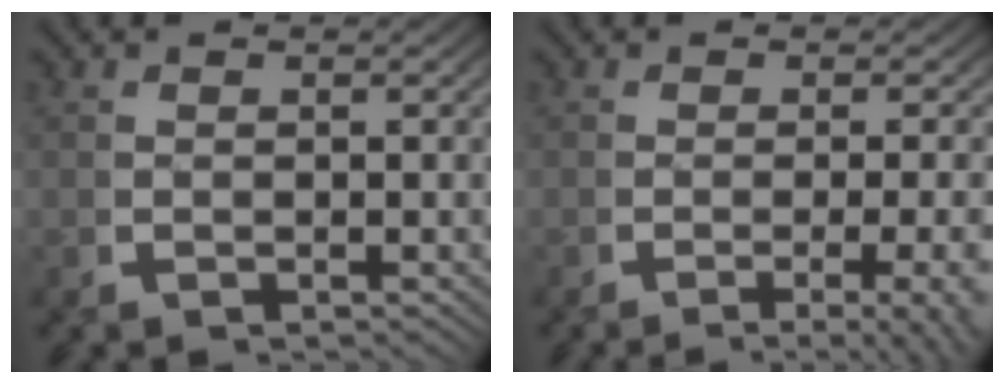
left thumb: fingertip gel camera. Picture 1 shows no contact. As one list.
[{"total": 5.2, "force": [-2.9, 1.4, 4.1], "torque": [-0.067, -0.015, -0.037]}]